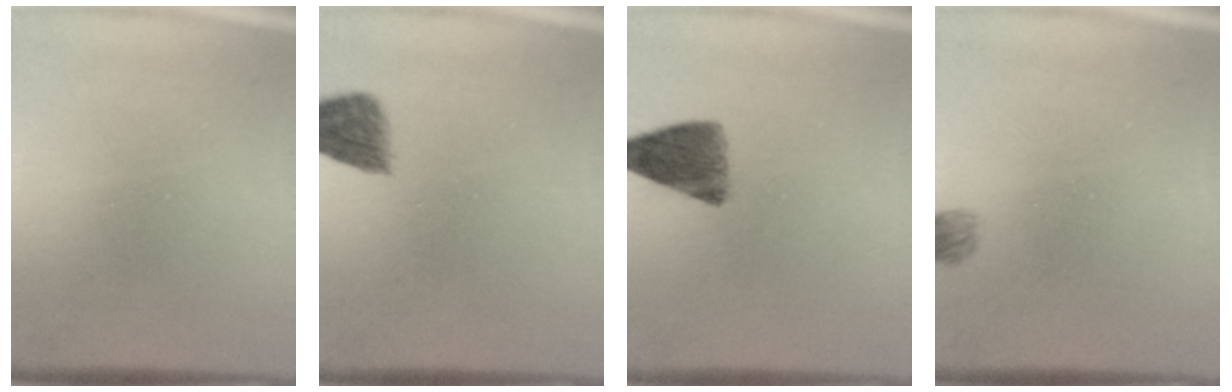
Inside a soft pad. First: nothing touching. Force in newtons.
{"total": 3.7}
{"total": 8.3}
{"total": 2.3}